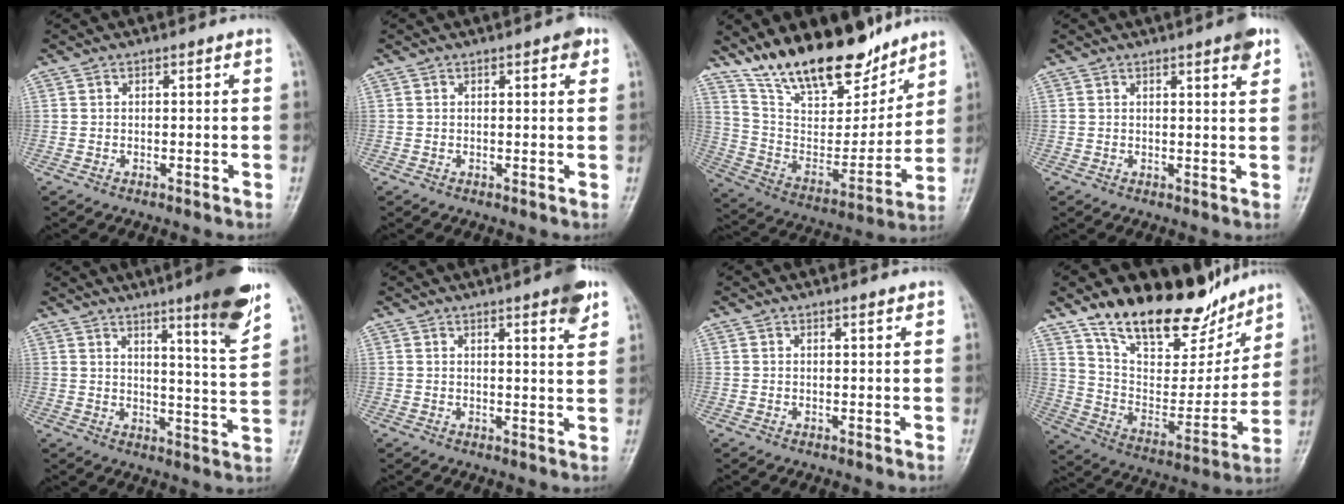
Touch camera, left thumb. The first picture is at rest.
{"total": 2.5, "force": [1.3, 0.8, 1.9], "torque": [-0.018, -0.002, 0.013]}
{"total": 21.7, "force": [16.9, 8.3, 10.7], "torque": [-0.142, -0.083, 0.296]}
{"total": 3.9, "force": [2.3, 0.6, 3.0], "torque": [-0.034, -0.010, 0.027]}
{"total": 12.6, "force": [7.9, 0.9, 9.7], "torque": [-0.122, -0.052, 0.112]}
{"total": 5.9, "force": [3.7, 1.0, 4.6], "torque": [-0.052, -0.018, 0.045]}
{"total": 0.9, "force": [0.7, 0.1, 0.5], "torque": [-0.008, -0.004, 0.011]}
{"total": 23.5, "force": [17.7, 10.1, 11.8], "torque": [-0.140, -0.079, 0.295]}